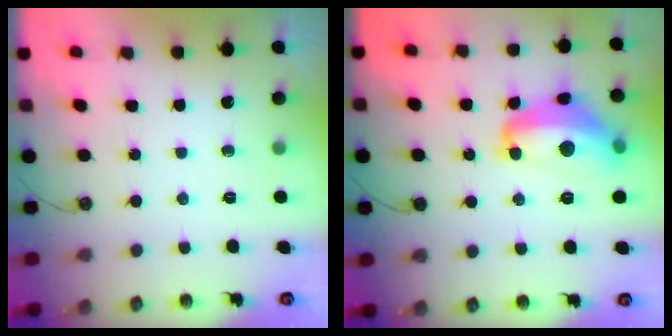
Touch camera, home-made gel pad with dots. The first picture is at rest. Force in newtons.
{"total": 10.4, "press": 10.3, "slide": 0.8}